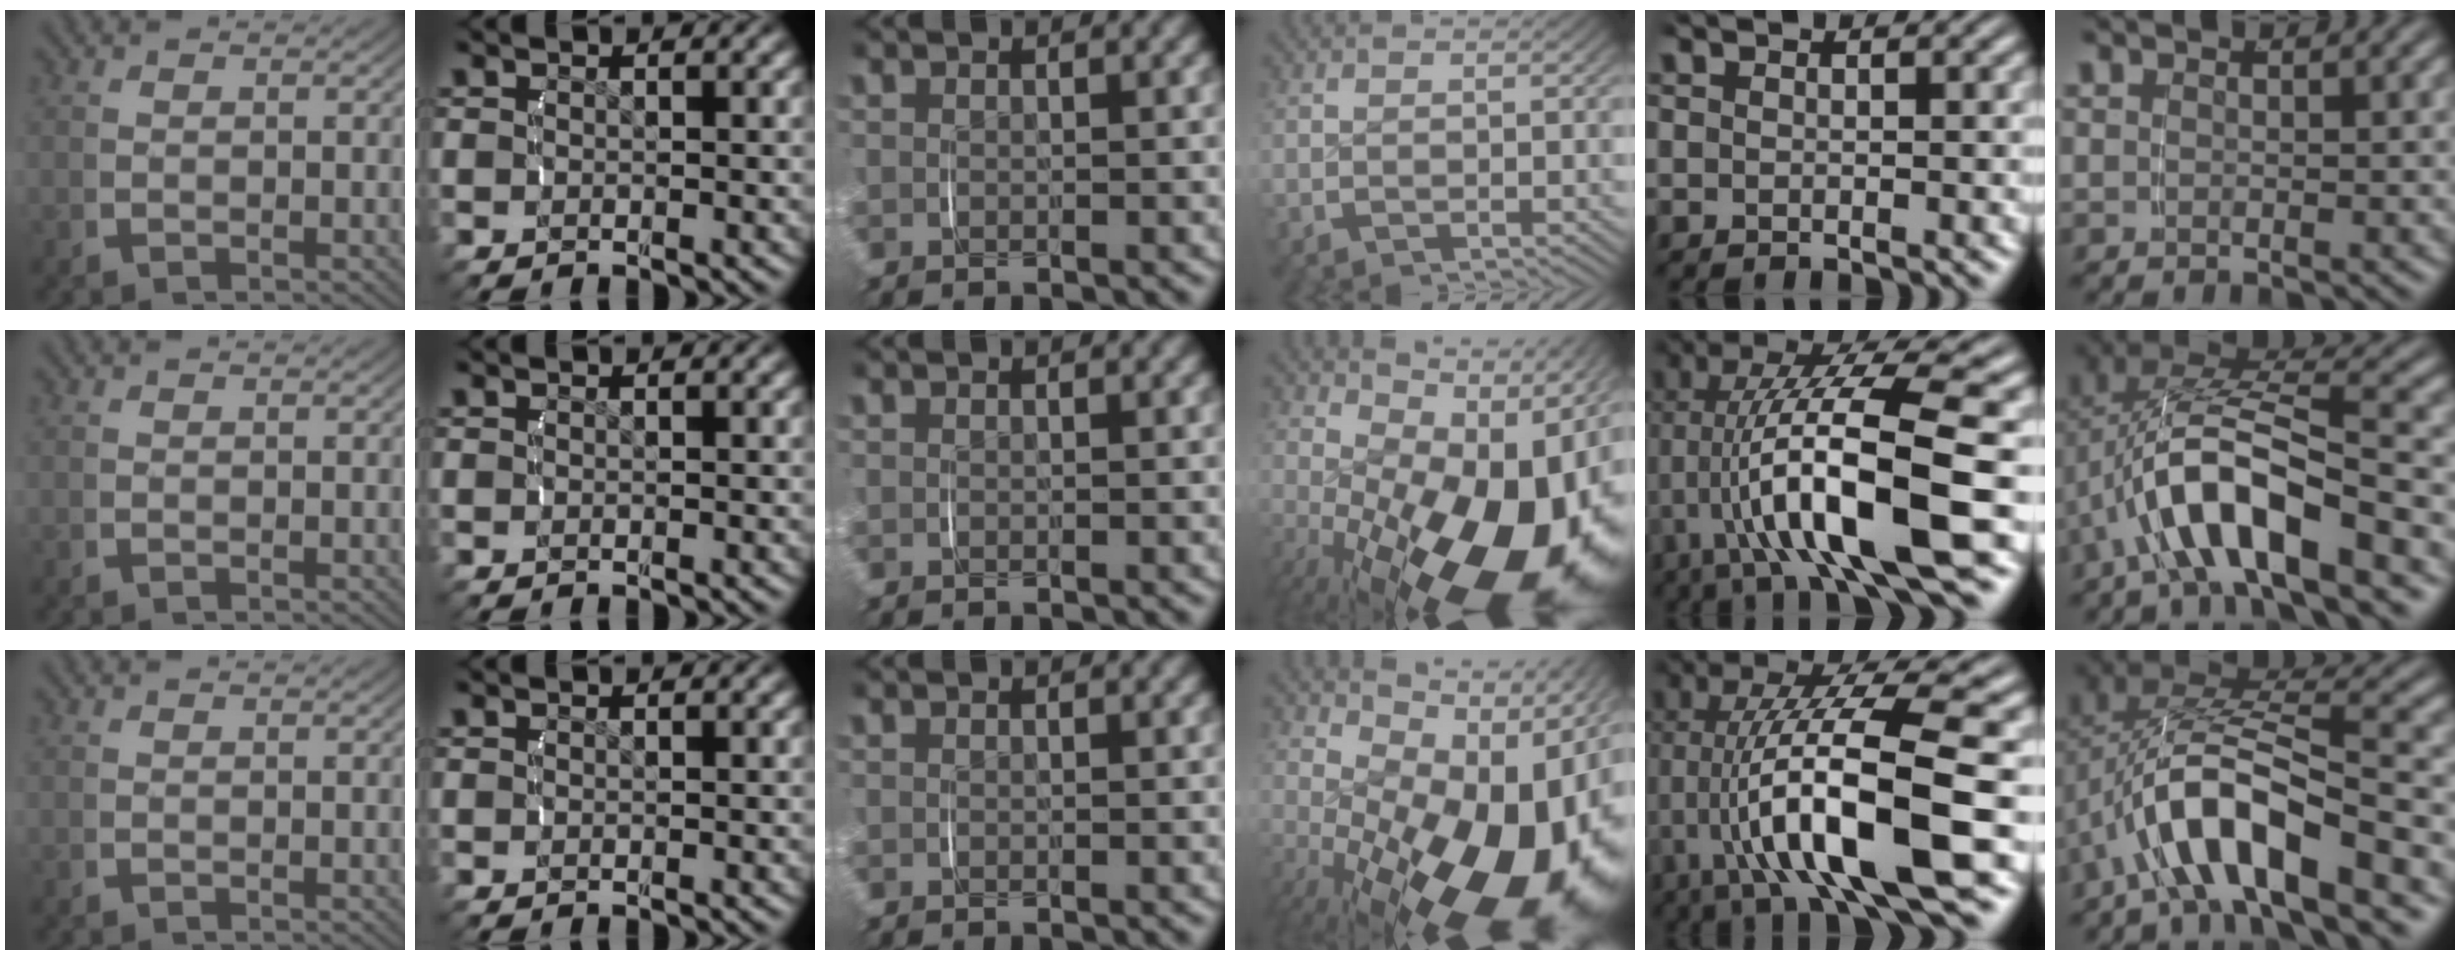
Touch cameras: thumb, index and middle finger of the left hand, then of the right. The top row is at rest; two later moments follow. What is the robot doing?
{"motion": "lift_and_place", "object": "camera"}